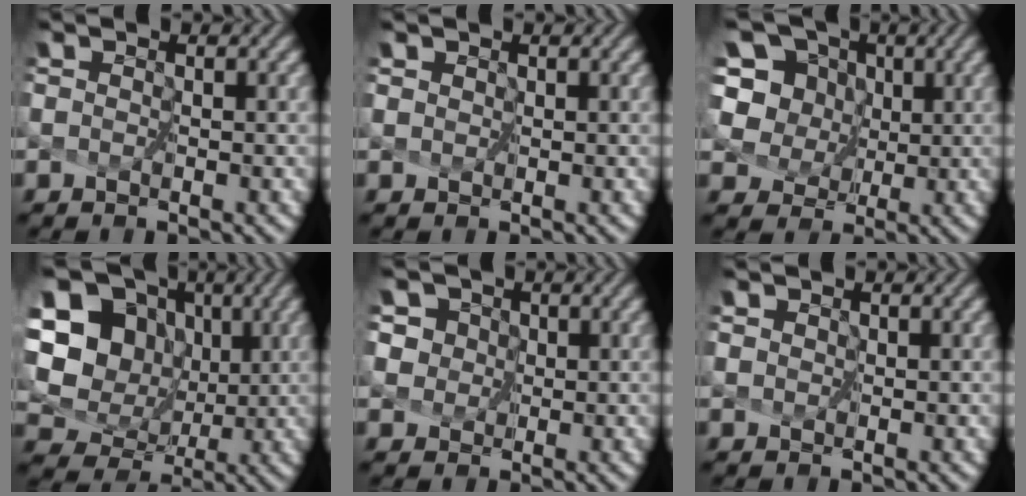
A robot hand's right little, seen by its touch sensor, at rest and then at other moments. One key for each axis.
{"total": 1.0, "fx": 0.5, "fy": 0.7, "fz": 0.4, "tx": -0.008, "ty": 0.006, "tz": 0.004}
{"total": 13.8, "fx": 6.6, "fy": 10.4, "fz": 6.2, "tx": -0.174, "ty": 0.048, "tz": 0.118}
{"total": 14.1, "fx": 4.4, "fy": 12.0, "fz": 6.0, "tx": -0.176, "ty": 0.024, "tz": 0.079}
{"total": 4.4, "fx": 1.2, "fy": 3.8, "fz": 1.8, "tx": -0.035, "ty": 0.029, "tz": 0.002}
{"total": 1.3, "fx": 0.7, "fy": 1.0, "fz": 0.6, "tx": -0.010, "ty": 0.009, "tz": 0.005}